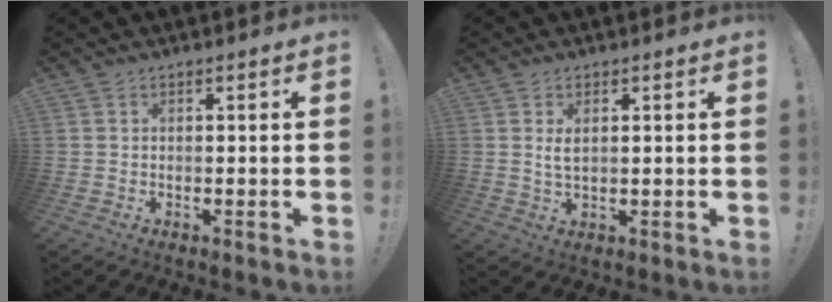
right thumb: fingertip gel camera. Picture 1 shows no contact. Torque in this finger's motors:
{"motor_torque": [-0.29, 0.22, 0.05, 0.31, 0.00]}